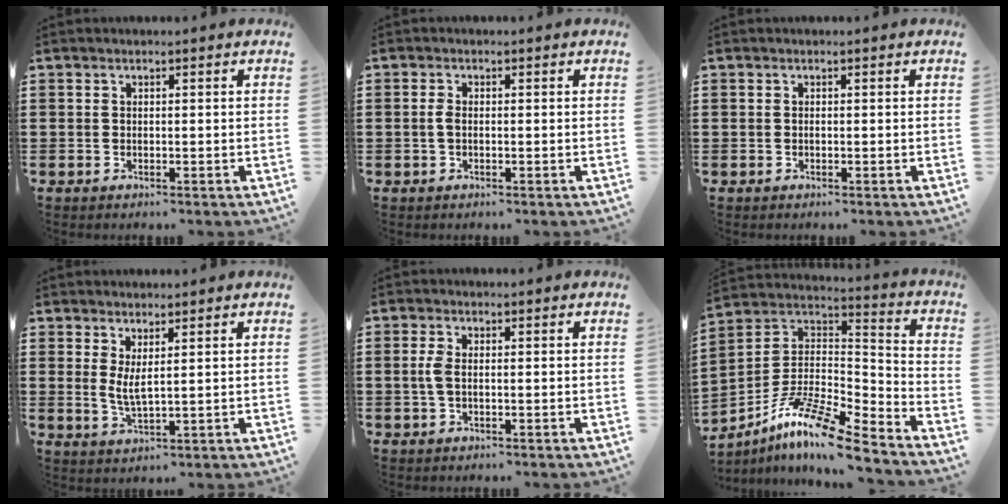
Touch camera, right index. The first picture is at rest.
{"total": 1.7, "force": [-0.2, 0.7, 1.5], "torque": [-0.036, -0.002, -0.007]}
{"total": 0.0}
{"total": 3.2, "force": [1.5, 0.6, 2.7], "torque": [-0.063, -0.005, 0.027]}
{"total": 2.7, "force": [-0.2, 1.1, 2.5], "torque": [-0.062, -0.004, -0.008]}
{"total": 11.6, "force": [-9.2, 1.2, 7.0], "torque": [-0.141, 0.006, -0.185]}